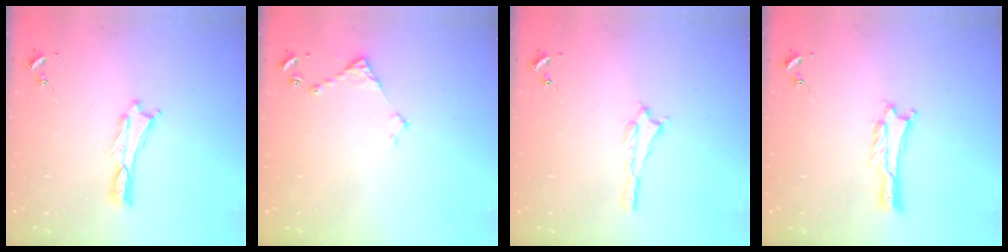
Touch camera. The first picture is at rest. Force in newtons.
{"total": 3.7, "press": 3.6, "slide": 0.3}
{"total": 0.6, "press": 0.6, "slide": 0.2}
{"total": 1.0, "press": 1.0, "slide": 0.1}